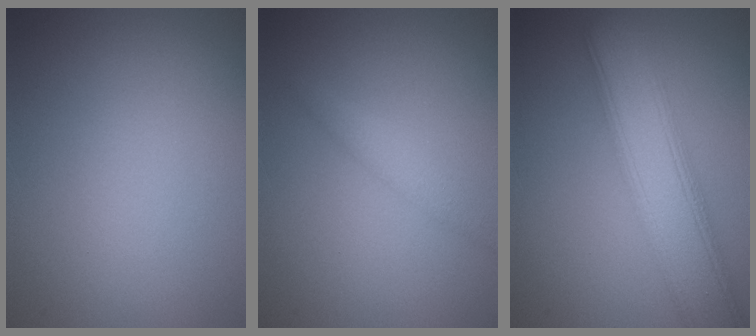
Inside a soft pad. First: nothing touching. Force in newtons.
{"total": 1.5, "press": 1.5, "slide": 0.1}
{"total": 7.2, "press": 7.2, "slide": 0.1}